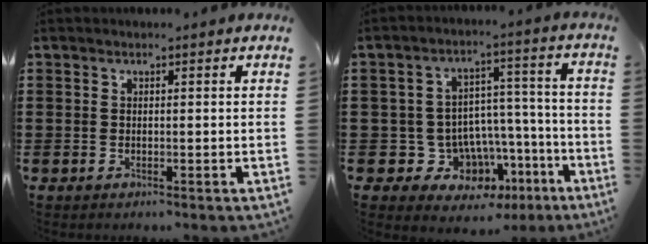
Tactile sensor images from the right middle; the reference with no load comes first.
{"total": 8.2, "force": [-5.0, 6.1, 2.4], "torque": [-0.050, 0.025, -0.078]}